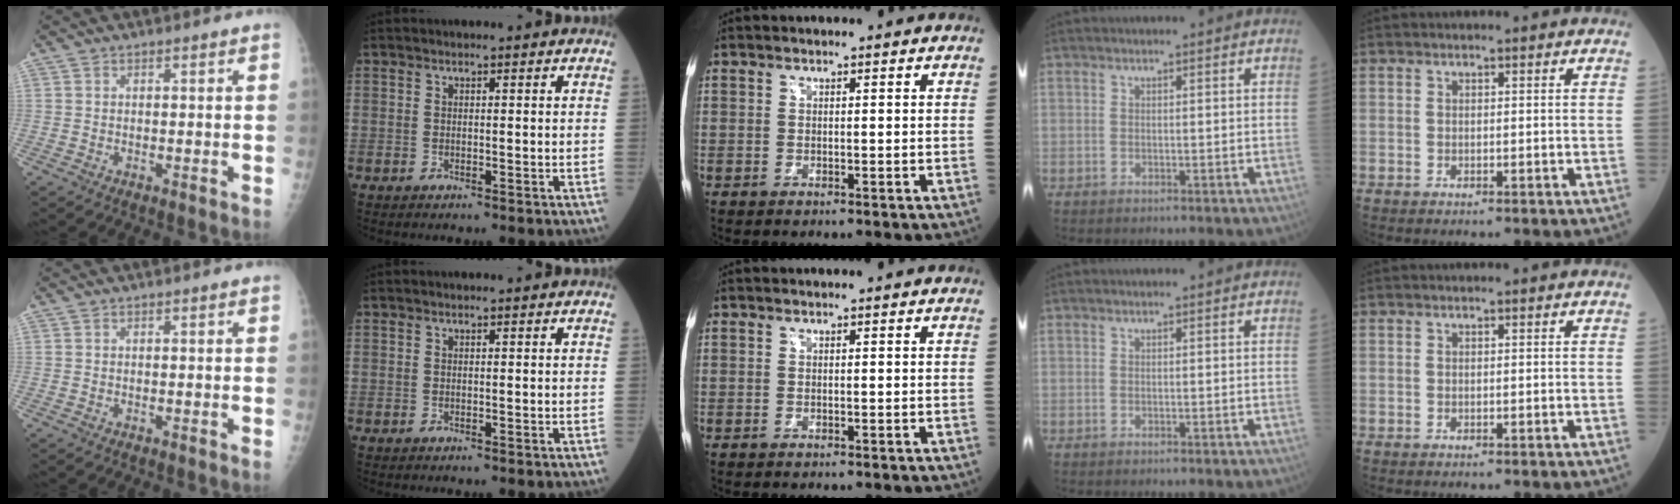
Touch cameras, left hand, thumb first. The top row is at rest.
{}